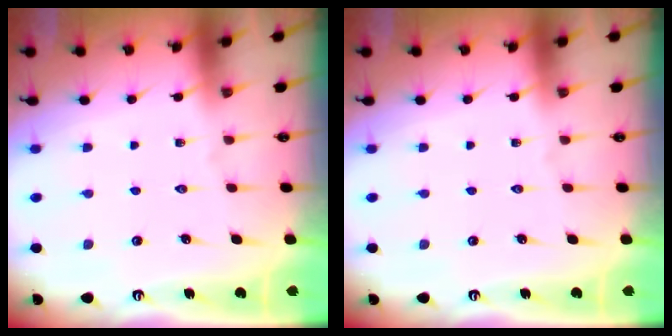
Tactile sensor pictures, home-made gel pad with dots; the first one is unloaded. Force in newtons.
{"total": 0.0}